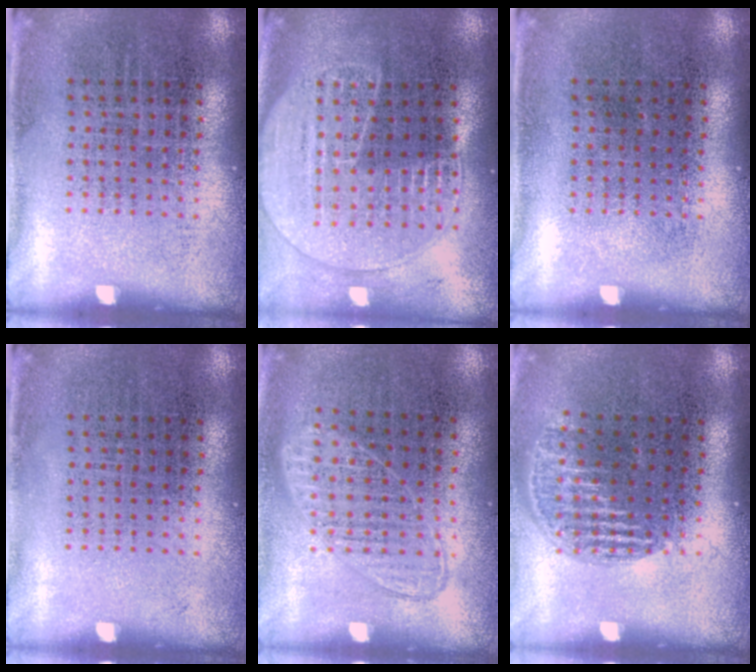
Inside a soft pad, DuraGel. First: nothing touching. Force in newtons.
{"total": 1.8, "press": 1.7, "slide": 0.7}
{"total": 0.0}
{"total": 0.0}
{"total": 0.8, "press": 0.8, "slide": 0.2}
{"total": 1.2, "press": 1.1, "slide": 0.5}